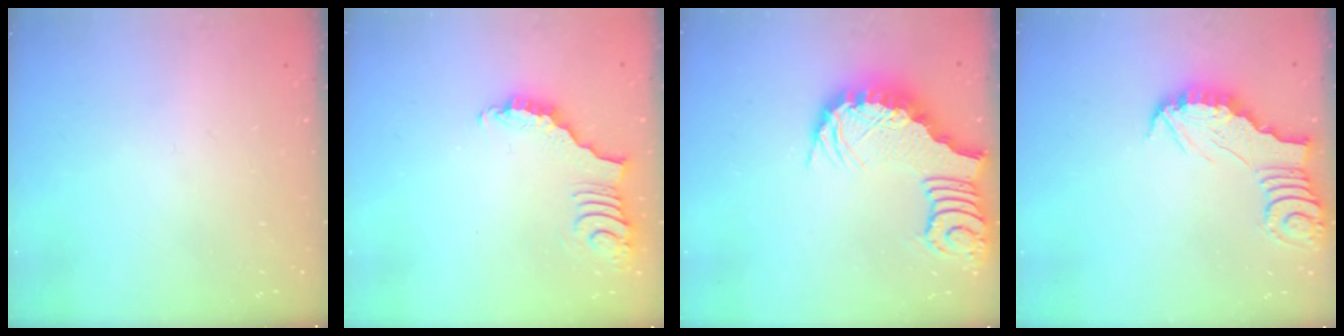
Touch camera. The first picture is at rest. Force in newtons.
{"total": 3.8, "press": 3.8, "slide": 0.7}
{"total": 3.7, "press": 3.6, "slide": 0.7}
{"total": 3.0, "press": 3.0, "slide": 0.3}